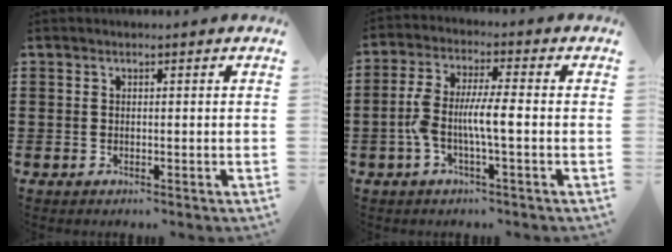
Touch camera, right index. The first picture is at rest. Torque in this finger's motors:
{"motor_torque": [0.69, -0.60, 0.36, 0.21]}